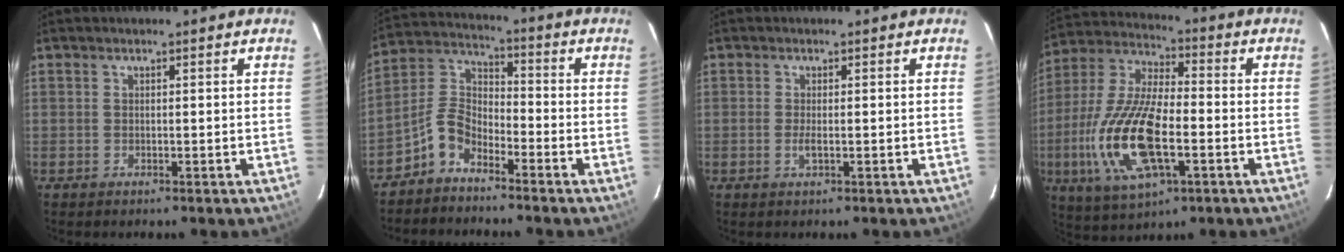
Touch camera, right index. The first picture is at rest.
{"total": 6.8, "force": [-4.9, 3.5, 3.2], "torque": [-0.077, 0.027, -0.108]}
{"total": 1.6, "force": [-0.3, 0.3, 1.5], "torque": [-0.032, -0.003, -0.007]}
{"total": 19.3, "force": [-5.1, 7.8, 16.9], "torque": [-0.366, -0.013, -0.096]}